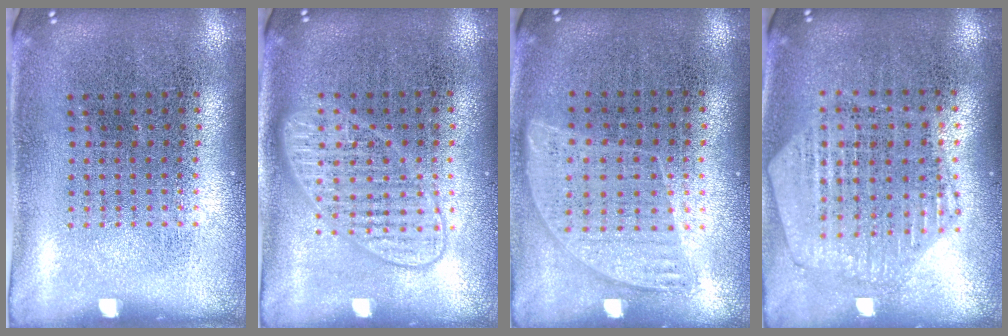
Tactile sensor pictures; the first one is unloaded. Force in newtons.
{"total": 2.8, "press": 2.7, "slide": 0.4}
{"total": 0.9, "press": 0.8, "slide": 0.4}
{"total": 1.2, "press": 1.2, "slide": 0.2}